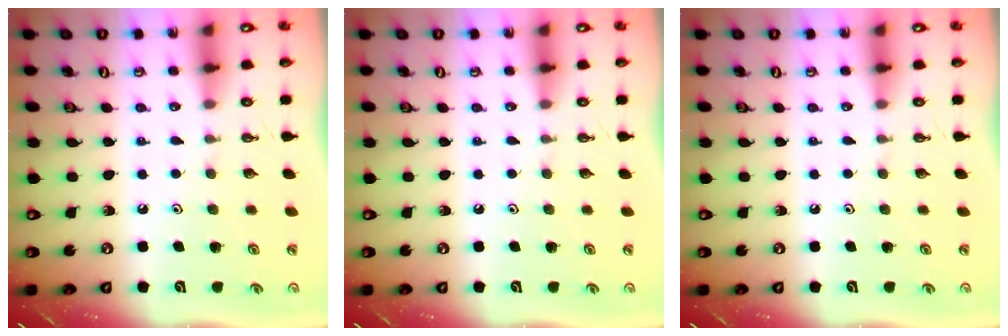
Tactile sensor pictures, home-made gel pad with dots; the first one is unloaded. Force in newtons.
{"total": 0.0}
{"total": 0.0}